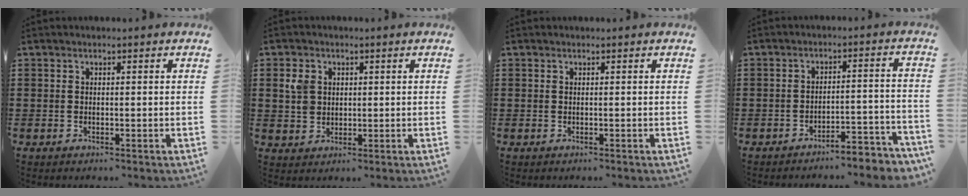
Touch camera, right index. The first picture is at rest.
{"total": 3.6, "force": [1.0, 3.0, 1.7], "torque": [-0.046, 0.013, 0.016]}
{"total": 0.0}
{"total": 4.0, "force": [-3.8, 0.0, 1.1], "torque": [-0.022, -0.001, -0.080]}